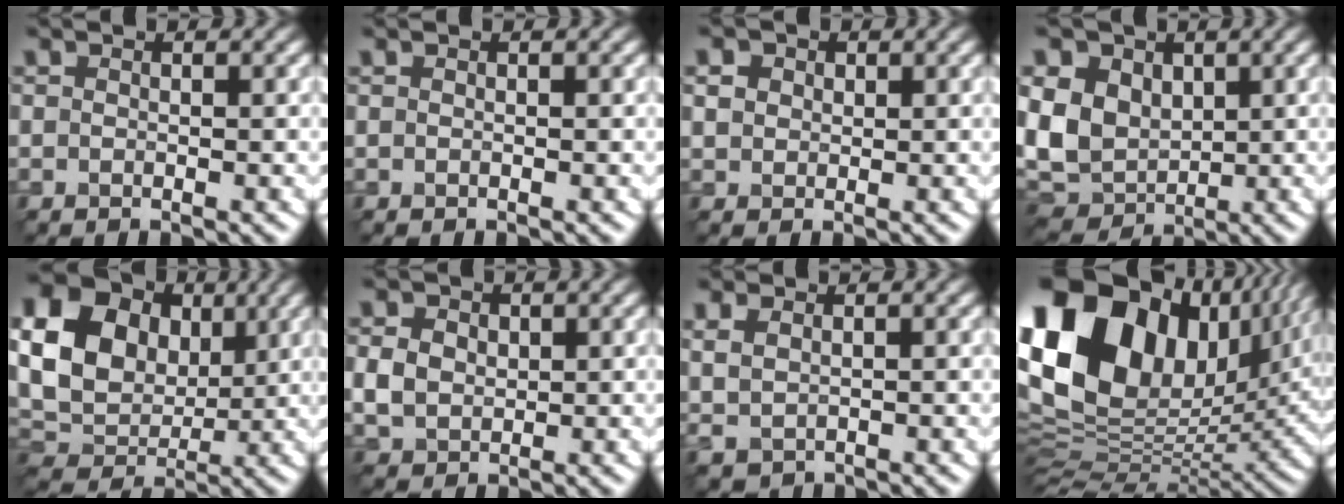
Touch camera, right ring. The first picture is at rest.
{"total": 0.0}
{"total": 2.7, "force": [1.2, 2.0, 1.3], "torque": [-0.042, 0.003, 0.016]}
{"total": 8.0, "force": [0.8, 6.3, 4.9], "torque": [-0.134, 0.001, 0.006]}
{"total": 16.8, "force": [4.3, 13.4, 9.1], "torque": [-0.224, 0.035, 0.066]}
{"total": 3.1, "force": [0.3, 2.6, 1.8], "torque": [-0.047, -0.003, 0.004]}
{"total": 2.0, "force": [0.8, 1.3, 1.4], "torque": [-0.038, -0.002, 0.019]}
{"total": 20.0, "force": [7.2, 13.1, 13.3], "torque": [-0.265, 0.014, 0.132]}